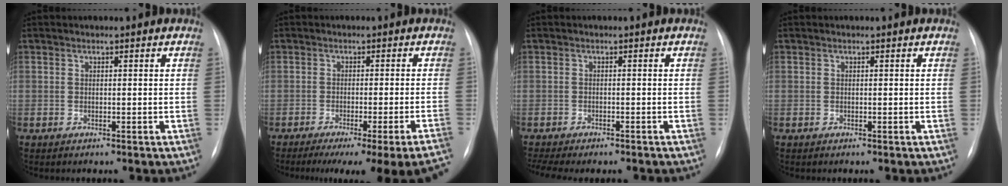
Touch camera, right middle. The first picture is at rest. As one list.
[{"total": 17.0, "force": [-14.6, -1.4, 8.6], "torque": [-0.052, -0.035, -0.187]}, {"total": 8.4, "force": [-7.2, 2.0, 3.8], "torque": [-0.054, 0.006, -0.099]}, {"total": 0.0}]